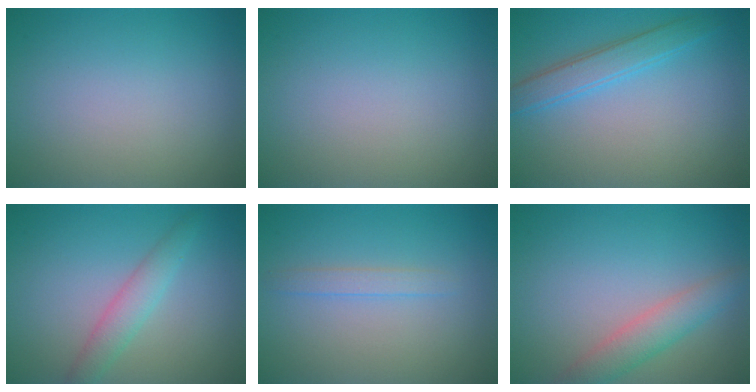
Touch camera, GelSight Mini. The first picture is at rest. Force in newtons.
{"total": 0.0}
{"total": 2.9, "press": 2.9, "slide": 0.0}
{"total": 2.9, "press": 2.9, "slide": 0.1}
{"total": 1.2, "press": 1.2, "slide": 0.2}
{"total": 3.2, "press": 3.2, "slide": 0.1}